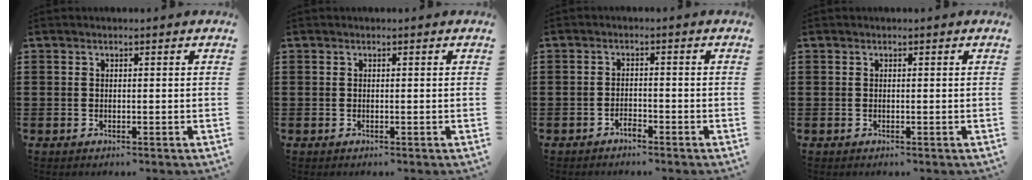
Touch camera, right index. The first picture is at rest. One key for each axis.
{"total": 0.0}
{"total": 1.6, "fx": -1.4, "fy": 0.4, "fz": 0.6, "tx": -0.017, "ty": 0.000, "tz": -0.028}
{"total": 0.0}